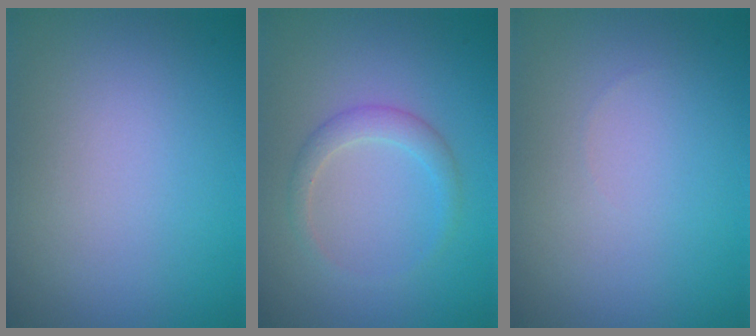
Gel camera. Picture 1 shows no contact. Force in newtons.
{"total": 1.9, "press": 1.9, "slide": 0.1}
{"total": 0.0}